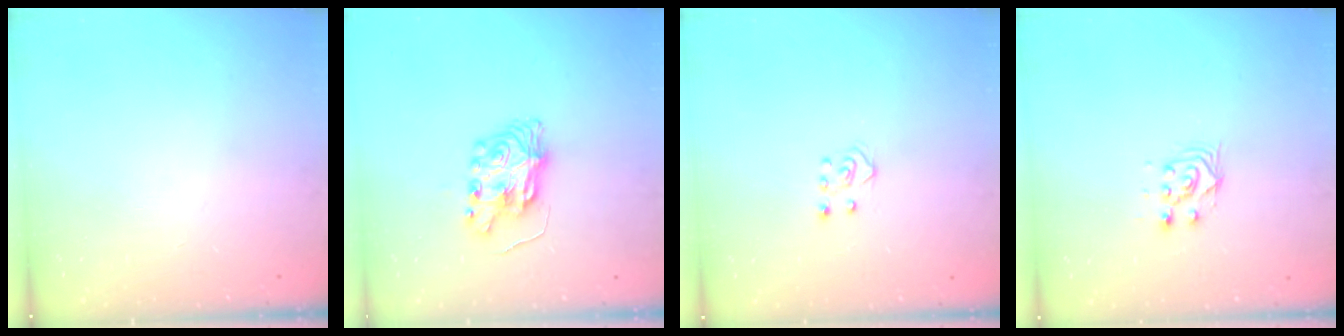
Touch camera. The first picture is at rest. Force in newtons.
{"total": 8.3, "press": 8.2, "slide": 0.2}
{"total": 4.3, "press": 4.2, "slide": 0.5}
{"total": 7.0, "press": 7.0, "slide": 0.7}